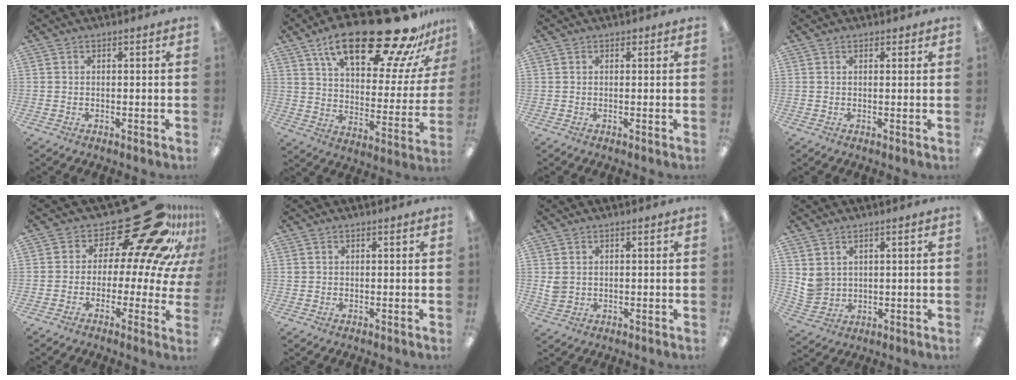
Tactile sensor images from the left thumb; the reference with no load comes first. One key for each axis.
{"total": 27.4, "fx": 19.6, "fy": 8.2, "fz": 17.2, "tx": -0.259, "ty": -0.131, "tz": 0.317}
{"total": 0.7, "fx": 0.4, "fy": 0.5, "fz": 0.2, "tx": -0.005, "ty": 0.002, "tz": 0.007}
{"total": 1.2, "fx": 0.7, "fy": 0.8, "fz": 0.5, "tx": -0.002, "ty": -0.001, "tz": 0.012}
{"total": 20.6, "fx": 13.2, "fy": 7.8, "fz": 13.8, "tx": -0.172, "ty": -0.111, "tz": 0.218}
{"total": 0.7, "fx": 0.3, "fy": 0.6, "fz": 0.1, "tx": -0.002, "ty": 0.005, "tz": 0.005}
{"total": 2.9, "fx": 0.7, "fy": 2.6, "fz": 1.2, "tx": -0.017, "ty": 0.001, "tz": 0.013}
{"total": 4.6, "fx": 2.4, "fy": 3.9, "fz": 0.9, "tx": -0.023, "ty": -0.006, "tz": 0.048}